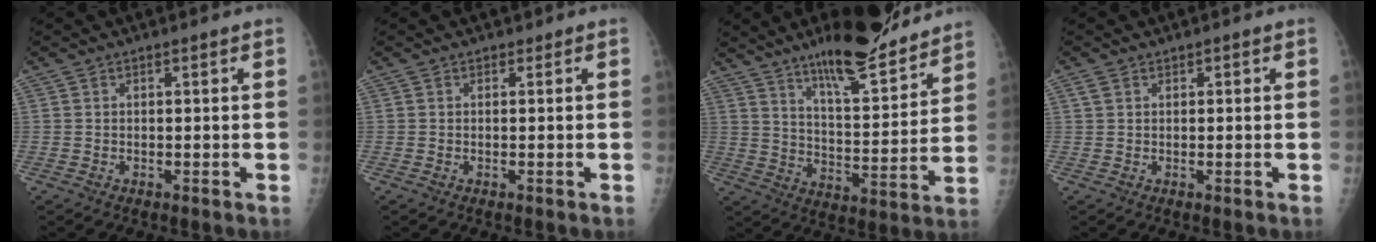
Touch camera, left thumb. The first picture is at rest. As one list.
[{"total": 0.0}, {"total": 17.9, "force": [13.8, 4.1, 10.6], "torque": [-0.124, -0.090, 0.223]}, {"total": 1.5, "force": [0.6, 1.1, 0.7], "torque": [-0.007, 0.002, 0.012]}]